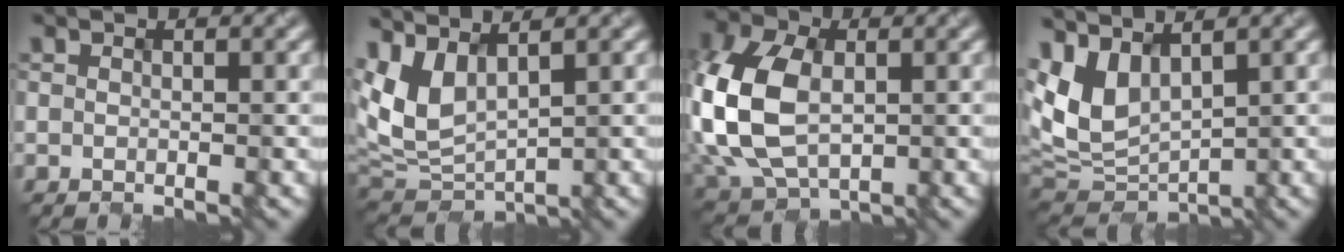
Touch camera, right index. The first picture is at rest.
{"total": 5.4, "force": [1.8, 3.0, 4.2], "torque": [-0.102, -0.002, 0.039]}
{"total": 10.8, "force": [-0.3, 7.5, 7.8], "torque": [-0.209, 0.007, -0.015]}
{"total": 6.8, "force": [2.2, 4.1, 5.1], "torque": [-0.127, 0.000, 0.043]}